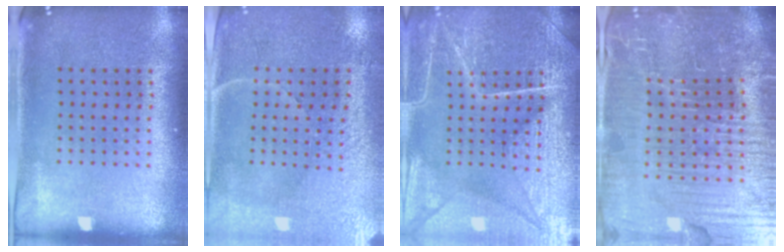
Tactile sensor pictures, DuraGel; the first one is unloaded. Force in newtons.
{"total": 3.4, "press": 3.1, "slide": 1.4}
{"total": 5.5, "press": 5.5, "slide": 0.6}
{"total": 7.2, "press": 6.3, "slide": 3.4}